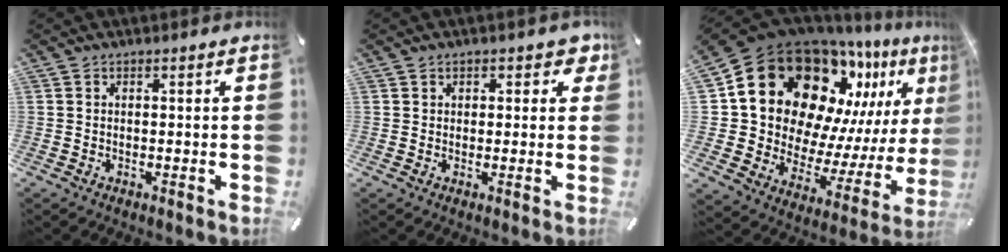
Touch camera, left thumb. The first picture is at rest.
{"total": 3.2, "force": [1.4, 2.5, 1.5], "torque": [0.000, -0.003, 0.018]}
{"total": 21.2, "force": [12.4, 14.6, 9.2], "torque": [-0.141, -0.122, 0.241]}